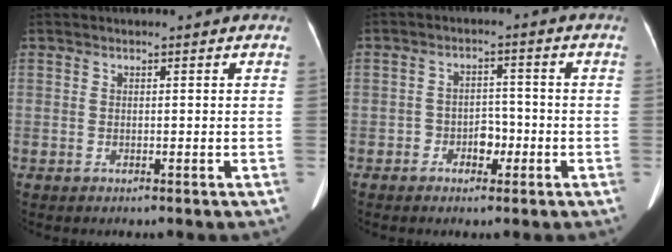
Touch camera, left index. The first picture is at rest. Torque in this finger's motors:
{"motor_torque": [0.21, 0.21, 0.04, 0.00]}